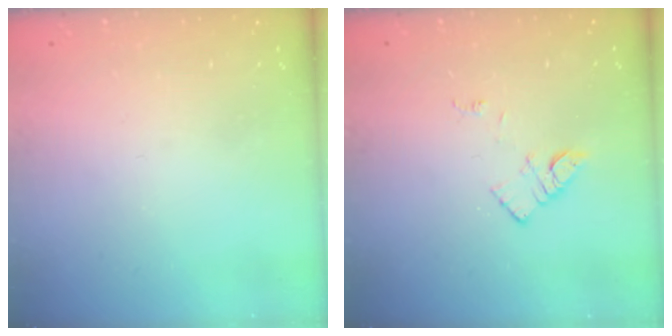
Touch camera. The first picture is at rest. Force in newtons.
{"total": 5.8, "press": 5.8, "slide": 0.6}